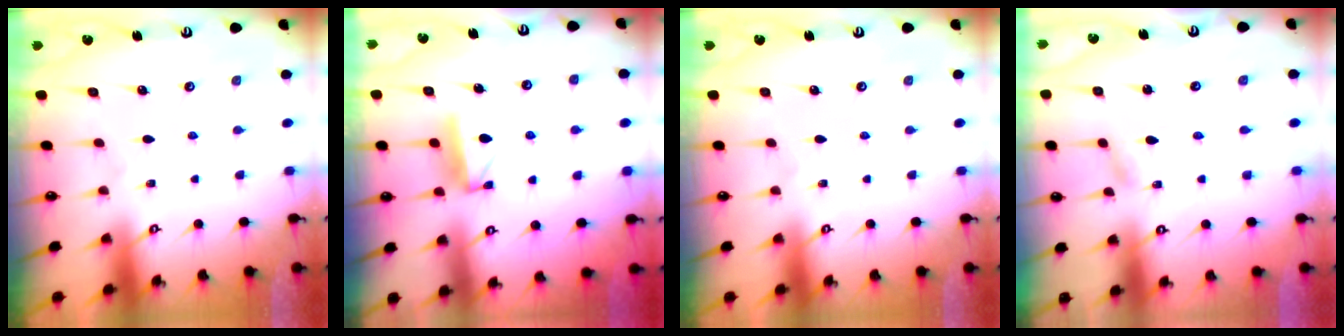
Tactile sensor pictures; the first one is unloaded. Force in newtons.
{"total": 8.0, "press": 8.0, "slide": 0.6}
{"total": 0.0}
{"total": 1.1, "press": 1.1, "slide": 0.1}